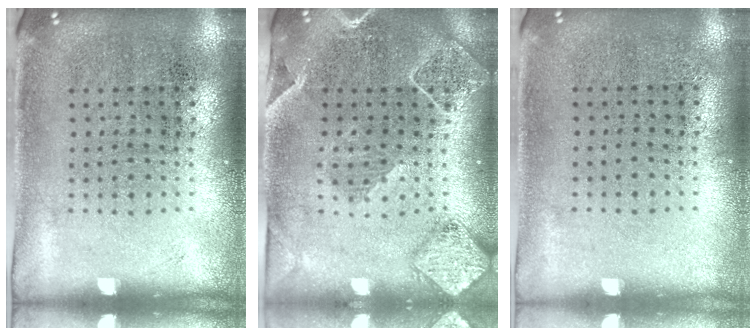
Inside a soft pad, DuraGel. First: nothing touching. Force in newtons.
{"total": 2.1, "press": 1.9, "slide": 0.7}
{"total": 0.0}